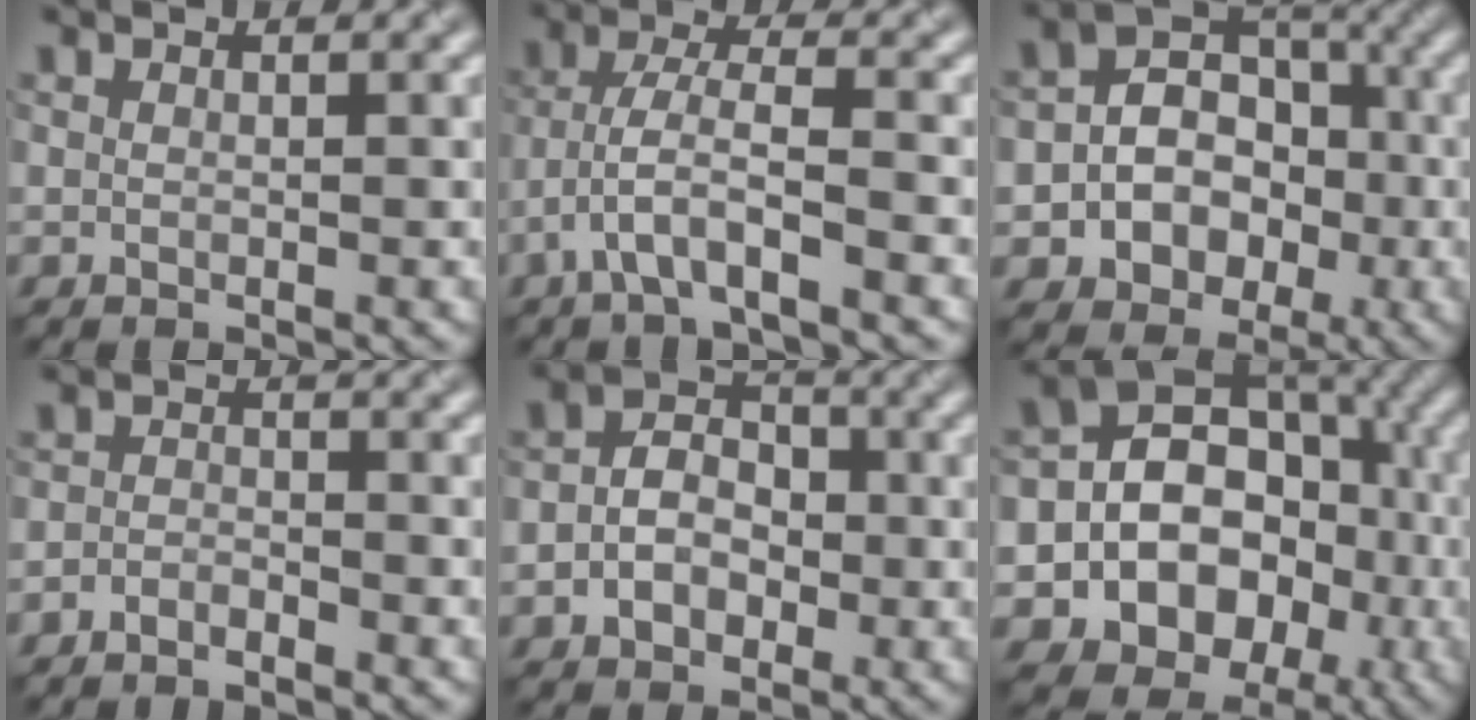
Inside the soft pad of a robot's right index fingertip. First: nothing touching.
{"total": 4.1, "force": [-2.2, 0.8, 3.4], "torque": [-0.070, 0.015, -0.049]}
{"total": 7.5, "force": [-1.2, 6.5, 3.5], "torque": [-0.040, 0.009, -0.041]}
{"total": 1.3, "force": [-1.3, 0.4, 0.3], "torque": [-0.009, 0.007, -0.032]}
{"total": 3.9, "force": [-0.5, 3.1, 2.3], "torque": [-0.039, 0.010, -0.015]}
{"total": 16.9, "force": [-2.8, 15.1, 7.0], "torque": [-0.138, 0.021, -0.052]}